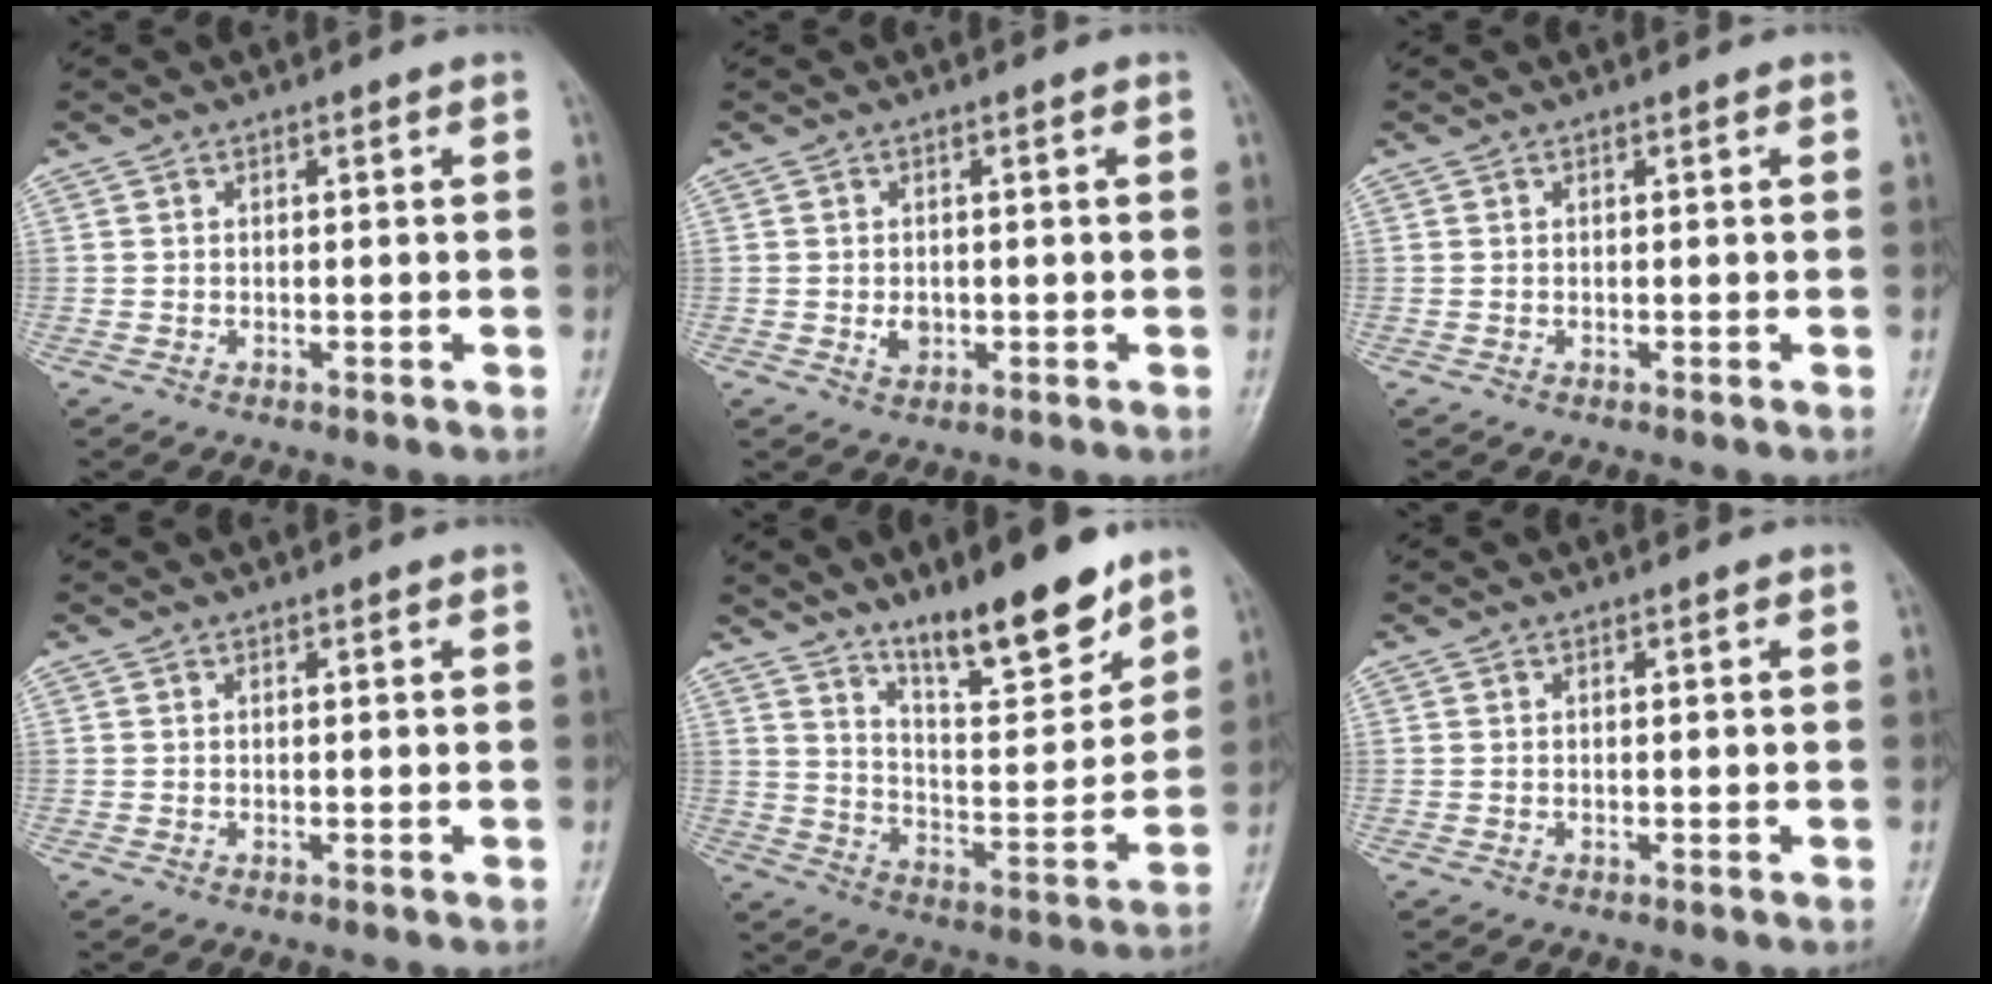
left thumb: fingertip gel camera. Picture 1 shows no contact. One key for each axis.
{"total": 2.3, "fx": -0.2, "fy": 1.8, "fz": 1.5, "tx": -0.016, "ty": -0.001, "tz": -0.002}
{"total": 0.0}
{"total": 0.0}
{"total": 15.6, "fx": 11.6, "fy": 3.9, "fz": 9.7, "tx": -0.121, "ty": -0.085, "tz": 0.196}
{"total": 0.0}